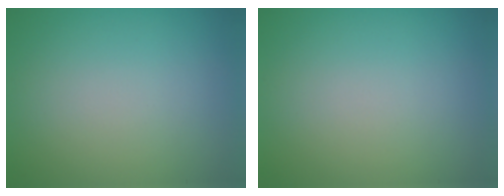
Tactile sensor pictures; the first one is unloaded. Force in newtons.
{"total": 0.0}